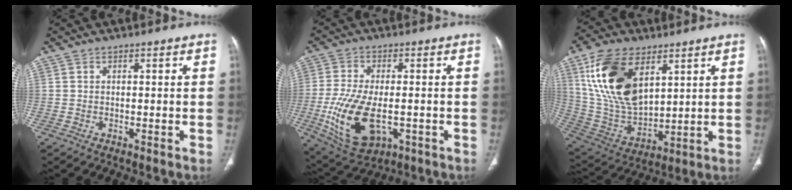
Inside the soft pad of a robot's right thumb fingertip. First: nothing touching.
{"total": 14.9, "force": [-3.5, 7.8, 12.2], "torque": [-0.242, -0.007, -0.046]}
{"total": 19.8, "force": [8.4, 10.7, 14.4], "torque": [-0.256, -0.032, 0.171]}